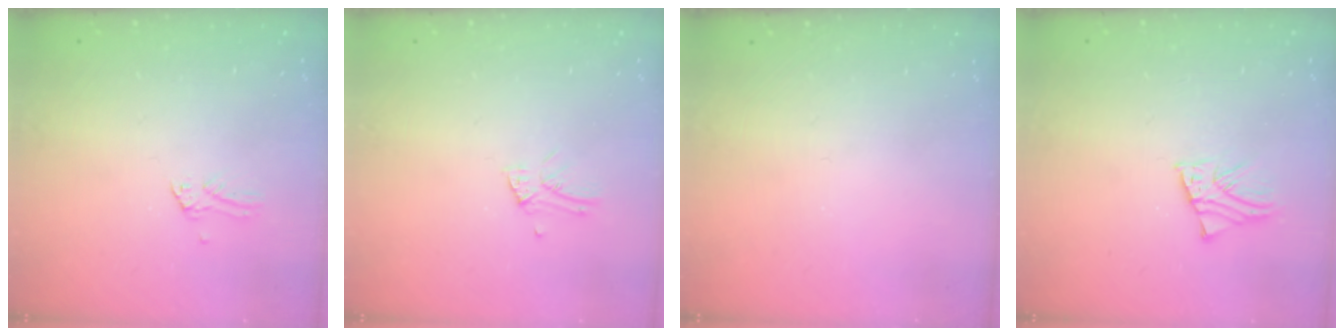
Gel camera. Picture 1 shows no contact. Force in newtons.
{"total": 3.0, "press": 3.0, "slide": 0.3}
{"total": 0.0}
{"total": 2.1, "press": 2.1, "slide": 0.2}